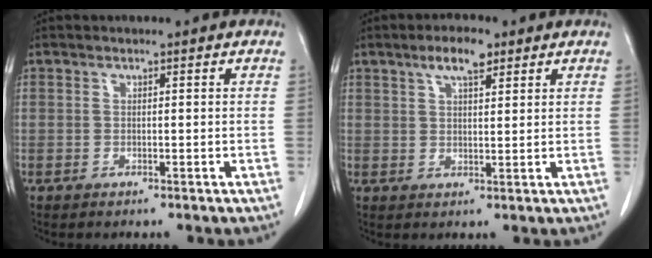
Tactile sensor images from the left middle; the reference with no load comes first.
{"total": 4.7, "force": [3.0, 1.4, 3.4], "torque": [-0.065, 0.007, 0.051]}